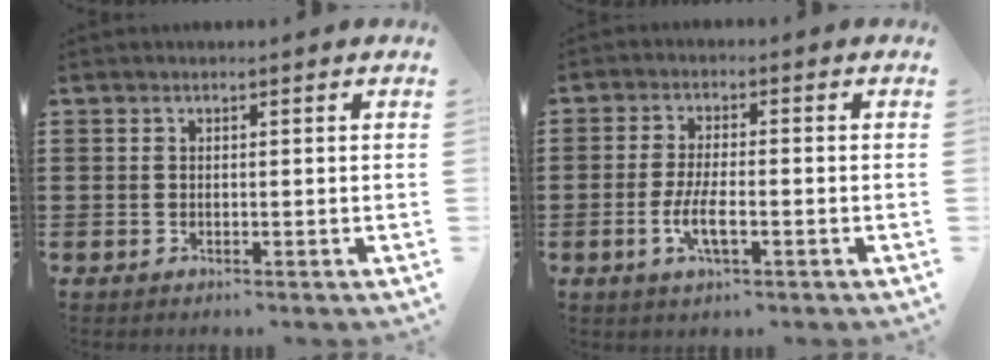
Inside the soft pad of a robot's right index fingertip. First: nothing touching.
{"total": 4.7, "force": [-1.6, 1.4, 4.2], "torque": [-0.091, -0.003, -0.034]}